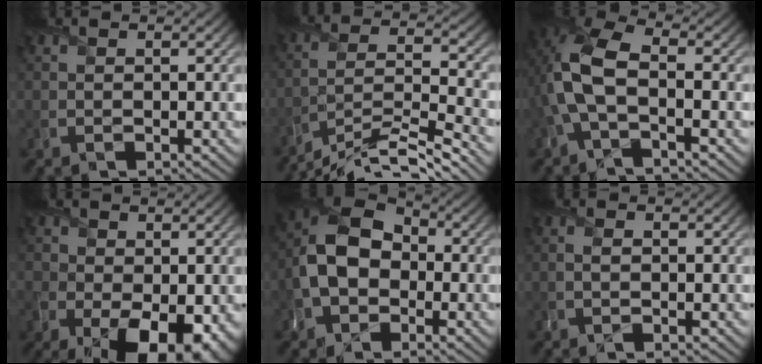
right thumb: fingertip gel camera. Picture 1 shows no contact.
{"total": 11.4, "force": [-9.7, 1.7, 5.7], "torque": [-0.101, 0.014, -0.173]}
{"total": 7.9, "force": [-0.9, 3.7, 6.9], "torque": [-0.165, 0.018, -0.031]}
{"total": 12.1, "force": [-4.2, 7.5, 8.5], "torque": [-0.152, -0.050, -0.044]}
{"total": 10.1, "force": [-2.1, 7.1, 6.8], "torque": [-0.157, -0.002, -0.052]}
{"total": 0.9, "force": [-0.2, 0.4, 0.8], "torque": [-0.020, 0.002, -0.005]}